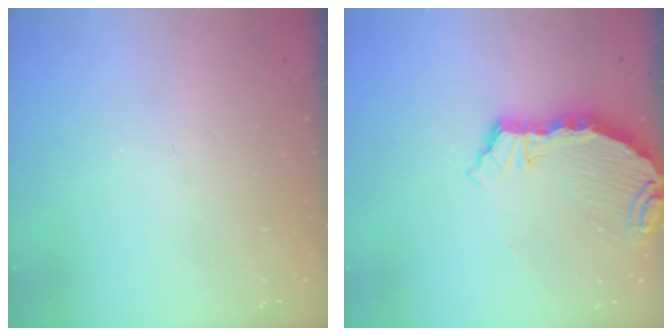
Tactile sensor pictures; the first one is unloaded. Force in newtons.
{"total": 6.6, "press": 6.4, "slide": 1.8}